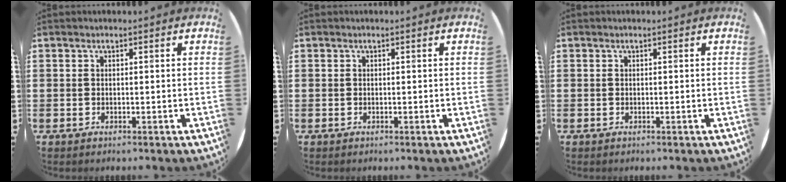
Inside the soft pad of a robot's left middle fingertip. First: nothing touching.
{"total": 0.0}
{"total": 0.0}